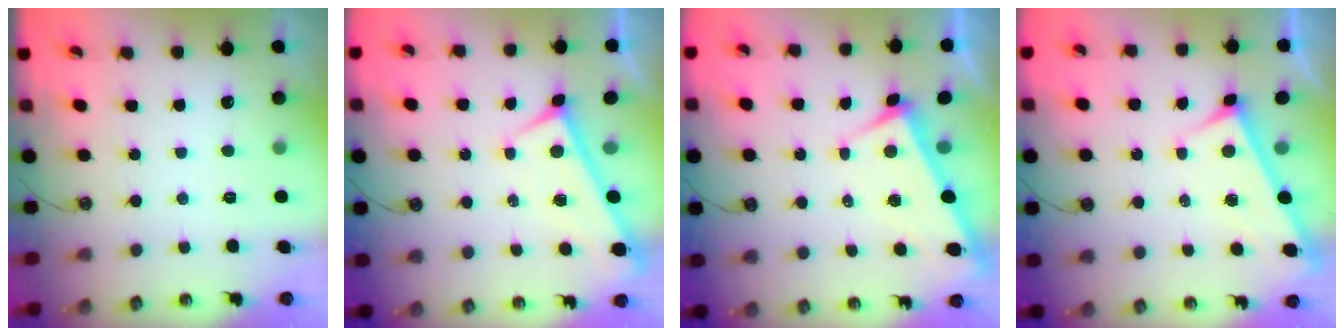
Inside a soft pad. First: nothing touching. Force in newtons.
{"total": 0.0}
{"total": 3.8, "press": 3.8, "slide": 0.2}
{"total": 3.4, "press": 3.4, "slide": 0.2}